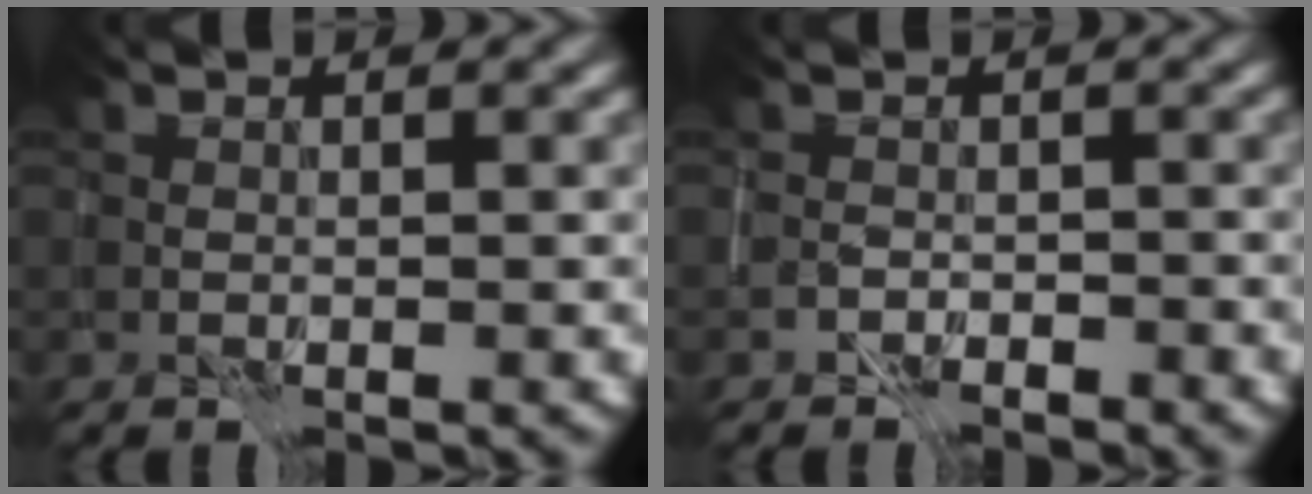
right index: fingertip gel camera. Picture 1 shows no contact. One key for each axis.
{"total": 1.7, "fx": -1.4, "fy": 0.9, "fz": 0.0, "tx": -0.002, "ty": 0.000, "tz": -0.031}